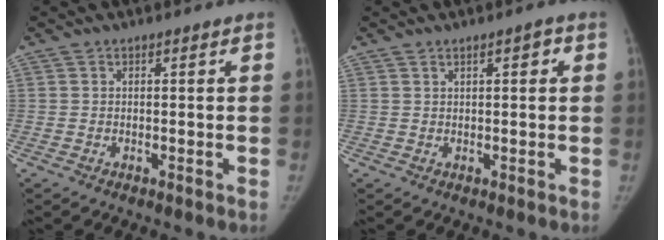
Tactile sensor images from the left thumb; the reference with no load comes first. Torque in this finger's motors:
{"motor_torque": [-0.10, 0.05, -0.28, 0.17, -0.02]}